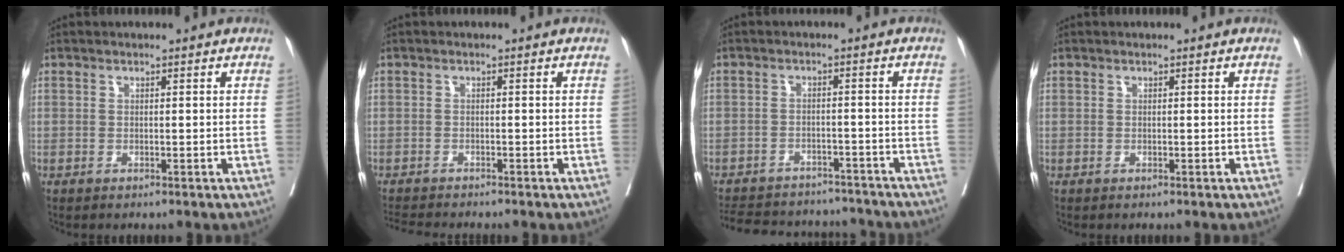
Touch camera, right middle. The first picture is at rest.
{"total": 4.1, "force": [-4.0, -0.1, 1.2], "torque": [-0.016, -0.013, -0.063]}
{"total": 16.6, "force": [-15.2, 4.9, 4.6], "torque": [-0.120, 0.001, -0.203]}
{"total": 0.0}